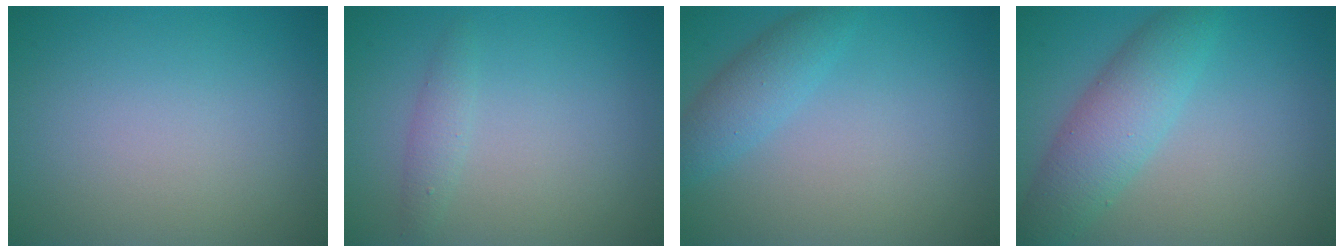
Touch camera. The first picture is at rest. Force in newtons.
{"total": 1.3, "press": 1.3, "slide": 0.0}
{"total": 2.7, "press": 2.7, "slide": 0.1}
{"total": 5.0, "press": 5.0, "slide": 0.1}